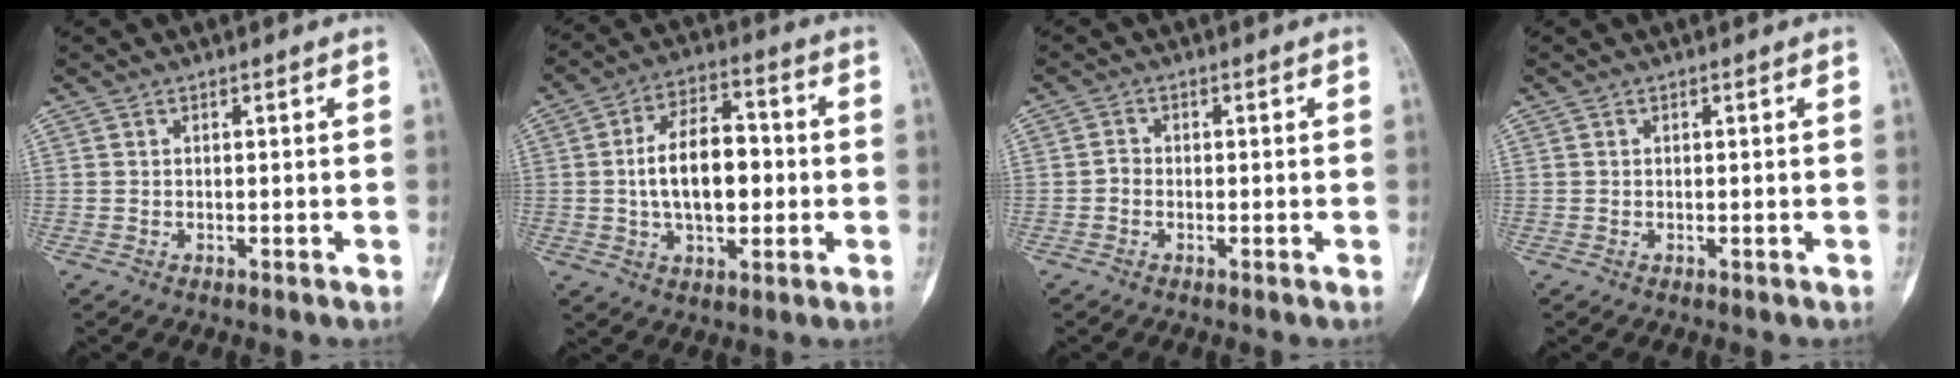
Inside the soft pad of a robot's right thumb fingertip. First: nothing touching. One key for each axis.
{"total": 13.6, "fx": -0.3, "fy": 7.7, "fz": 11.2, "tx": -0.167, "ty": 0.022, "tz": -0.008}
{"total": 1.4, "fx": -0.5, "fy": 1.1, "fz": 0.7, "tx": -0.008, "ty": 0.004, "tz": -0.015}
{"total": 0.0}